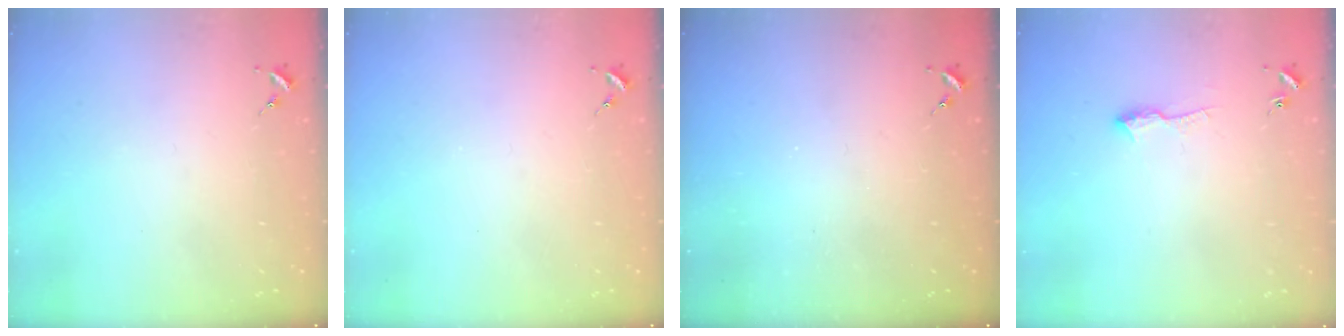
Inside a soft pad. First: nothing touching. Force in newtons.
{"total": 0.0}
{"total": 0.0}
{"total": 6.9, "press": 6.8, "slide": 0.8}